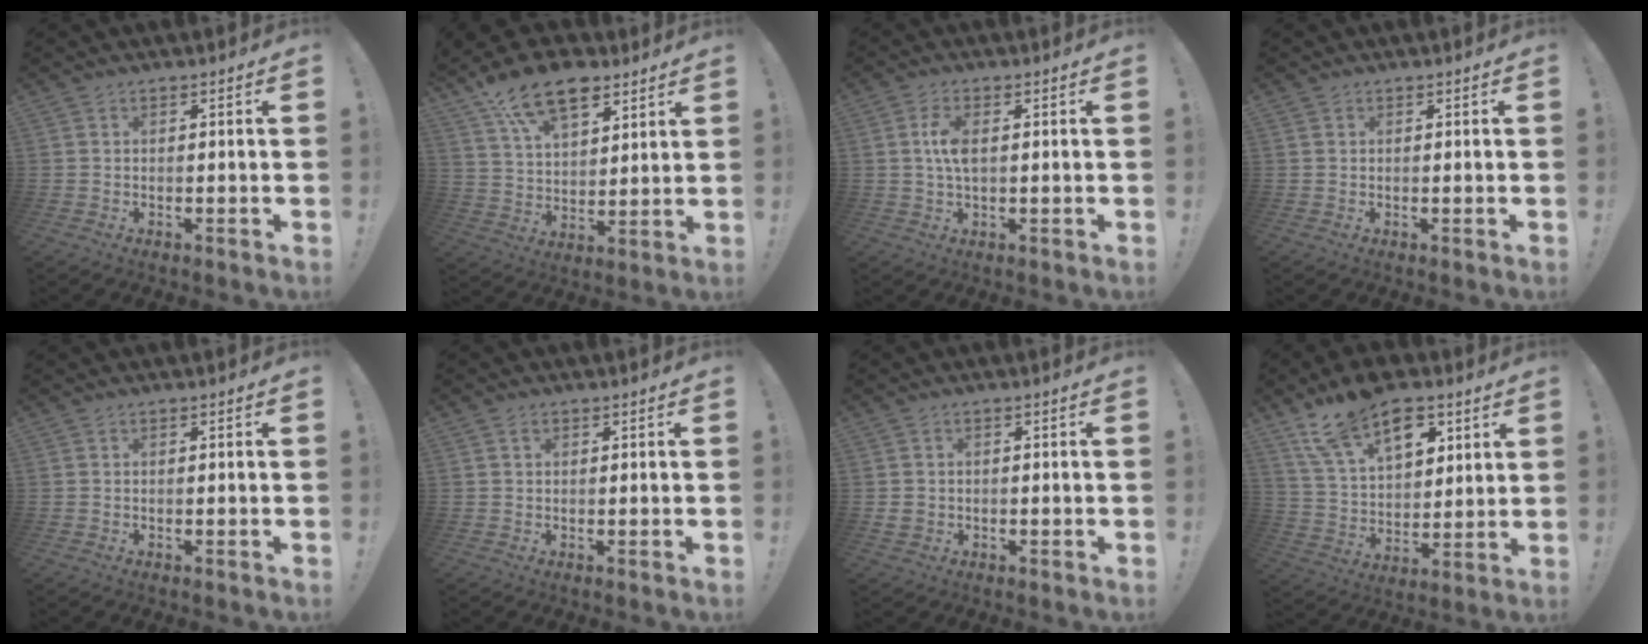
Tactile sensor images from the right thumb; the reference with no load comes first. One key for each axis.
{"total": 15.2, "fx": 9.8, "fy": 8.2, "fz": 8.2, "tx": -0.143, "ty": -0.052, "tz": 0.182}
{"total": 5.7, "fx": 0.6, "fy": 2.7, "fz": 5.0, "tx": -0.094, "ty": -0.003, "tz": 0.005}
{"total": 0.0}
{"total": 0.0}
{"total": 1.2, "fx": 0.5, "fy": 0.9, "fz": 0.6, "tx": -0.007, "ty": 0.001, "tz": 0.008}
{"total": 1.9, "fx": -0.4, "fy": 1.7, "fz": 0.7, "tx": -0.011, "ty": 0.003, "tz": -0.006}
{"total": 18.1, "fx": 10.5, "fy": 10.4, "fz": 10.3, "tx": -0.160, "ty": -0.066, "tz": 0.192}